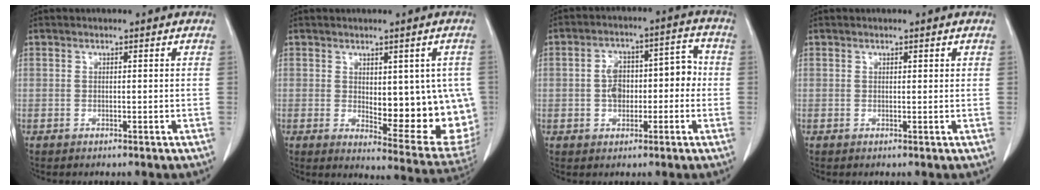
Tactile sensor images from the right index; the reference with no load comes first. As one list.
[{"total": 15.6, "force": [-0.5, 5.7, 14.5], "torque": [-0.137, -0.007, 0.014]}, {"total": 8.3, "force": [-0.9, 5.0, 6.6], "torque": [-0.103, 0.045, -0.010]}, {"total": 0.6, "force": [0.4, 0.2, 0.4], "torque": [-0.006, -0.001, 0.005]}]